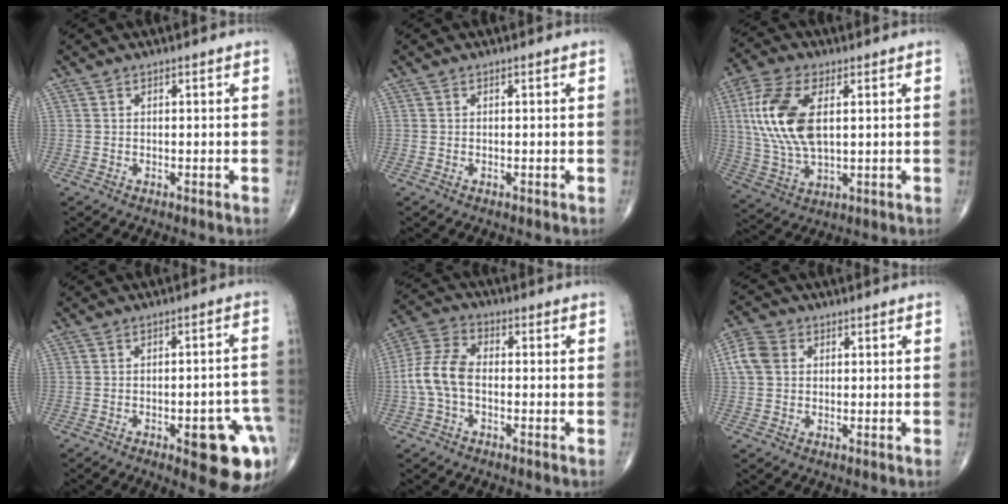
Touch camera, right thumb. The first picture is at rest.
{"total": 0.0}
{"total": 15.1, "force": [2.9, 7.7, 12.7], "torque": [-0.277, -0.003, 0.059]}
{"total": 13.7, "force": [-5.6, 4.5, 11.7], "torque": [-0.088, 0.030, -0.054]}
{"total": 8.5, "force": [-1.3, 5.0, 6.7], "torque": [-0.145, 0.027, -0.035]}
{"total": 5.4, "force": [1.0, 4.4, 3.1], "torque": [-0.063, 0.012, 0.013]}